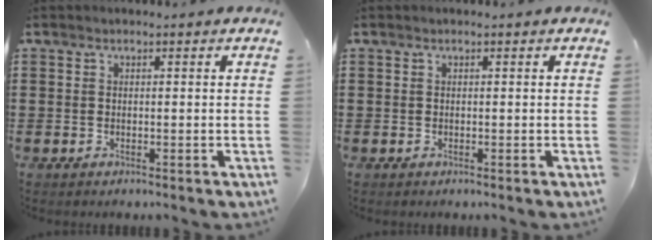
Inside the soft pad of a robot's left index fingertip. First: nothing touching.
{"total": 0.0}